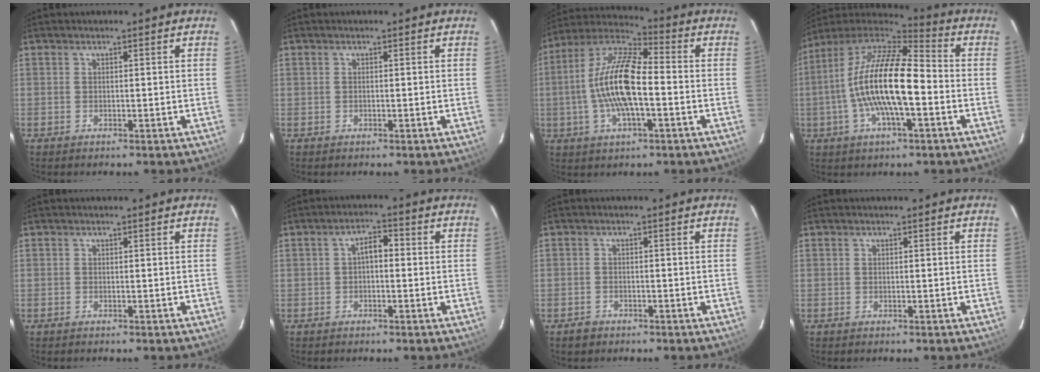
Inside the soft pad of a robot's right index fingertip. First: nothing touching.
{"total": 0.0}
{"total": 14.8, "force": [-2.0, 4.9, 13.8], "torque": [-0.271, 0.010, -0.047]}
{"total": 18.0, "force": [-2.7, 5.1, 17.1], "torque": [-0.313, 0.003, -0.061]}
{"total": 0.0}
{"total": 3.0, "force": [-0.2, 1.6, 2.5], "torque": [-0.044, 0.014, -0.004]}
{"total": 2.2, "force": [-1.6, 1.5, 0.4], "torque": [-0.011, 0.002, -0.024]}
{"total": 0.0}